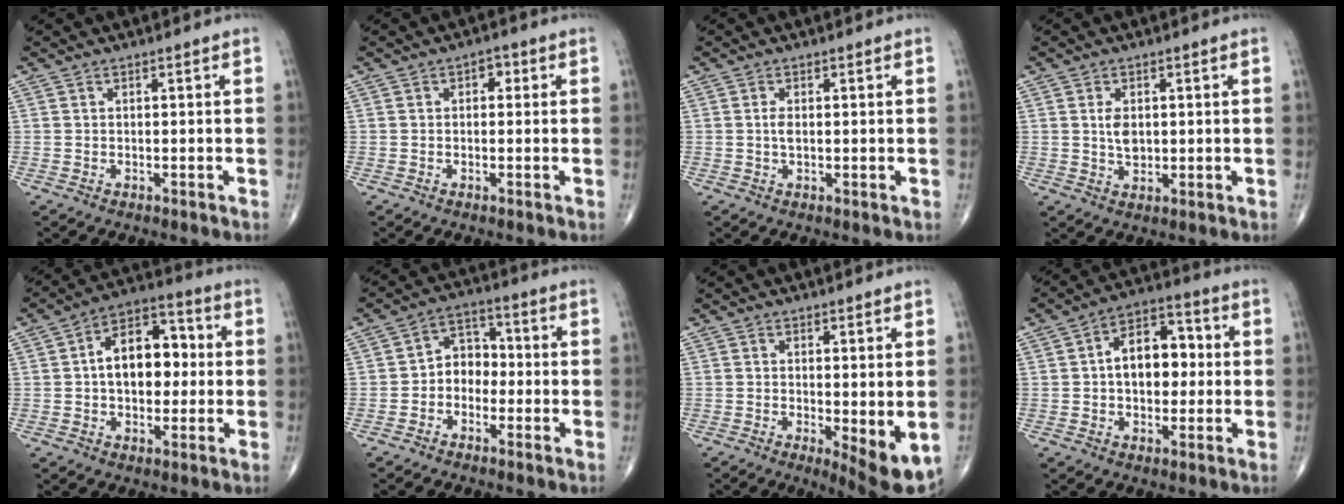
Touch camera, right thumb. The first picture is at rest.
{"total": 2.2, "force": [0.5, 1.5, 1.5], "torque": [-0.005, 0.006, -0.002]}
{"total": 1.7, "force": [0.2, 0.7, 1.5], "torque": [-0.031, -0.002, 0.002]}
{"total": 3.8, "force": [0.7, 2.3, 2.9], "torque": [-0.043, -0.007, 0.015]}
{"total": 13.1, "force": [0.7, 8.3, 10.0], "torque": [-0.119, 0.029, 0.002]}
{"total": 6.2, "force": [-1.4, 4.9, 3.5], "torque": [-0.023, 0.033, -0.043]}
{"total": 10.8, "force": [-3.7, 3.3, 9.6], "torque": [-0.114, -0.021, -0.044]}
{"total": 11.4, "force": [0.6, 7.5, 8.6], "torque": [-0.099, 0.027, 0.001]}